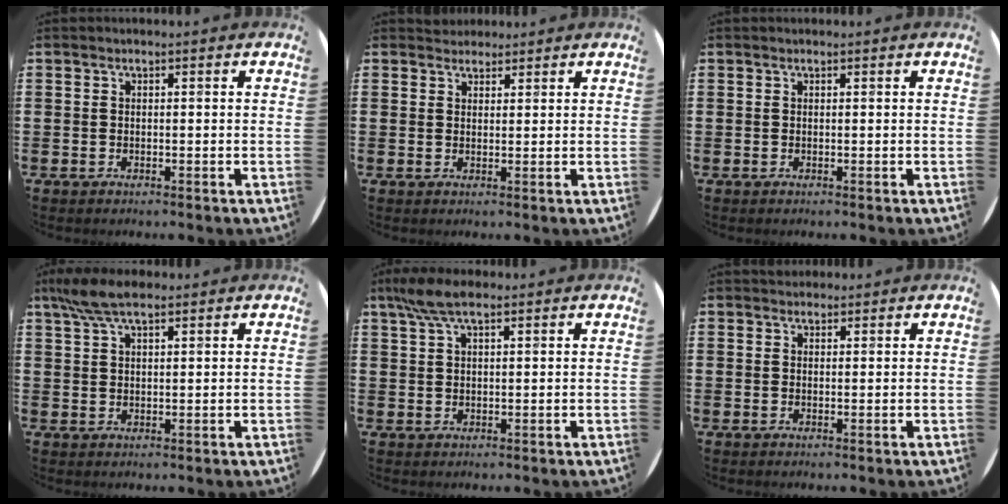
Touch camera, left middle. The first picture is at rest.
{"total": 2.3, "force": [2.2, 0.8, -0.1], "torque": [-0.002, 0.002, 0.043]}
{"total": 0.0}
{"total": 5.6, "force": [4.1, 1.7, 3.4], "torque": [-0.076, 0.001, 0.076]}
{"total": 5.0, "force": [3.4, 1.5, 3.3], "torque": [-0.073, 0.002, 0.062]}
{"total": 1.2, "force": [1.1, 0.4, -0.1], "torque": [0.009, 0.000, 0.021]}